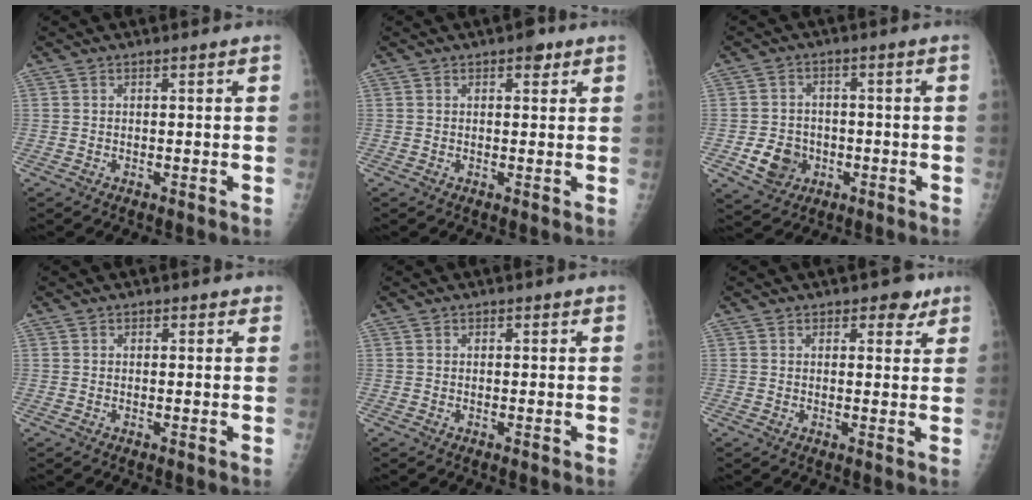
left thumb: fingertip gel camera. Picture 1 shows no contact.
{"total": 2.4, "force": [1.4, 1.3, 1.5], "torque": [-0.008, -0.003, 0.015]}
{"total": 6.9, "force": [-2.2, 5.9, 2.9], "torque": [-0.030, 0.011, -0.032]}
{"total": 1.1, "force": [0.6, 0.9, 0.3], "torque": [0.011, -0.002, 0.004]}
{"total": 0.6, "force": [0.3, 0.5, 0.2], "torque": [0.003, -0.001, 0.002]}
{"total": 3.9, "force": [2.5, 2.4, 1.9], "torque": [0.001, -0.011, 0.030]}